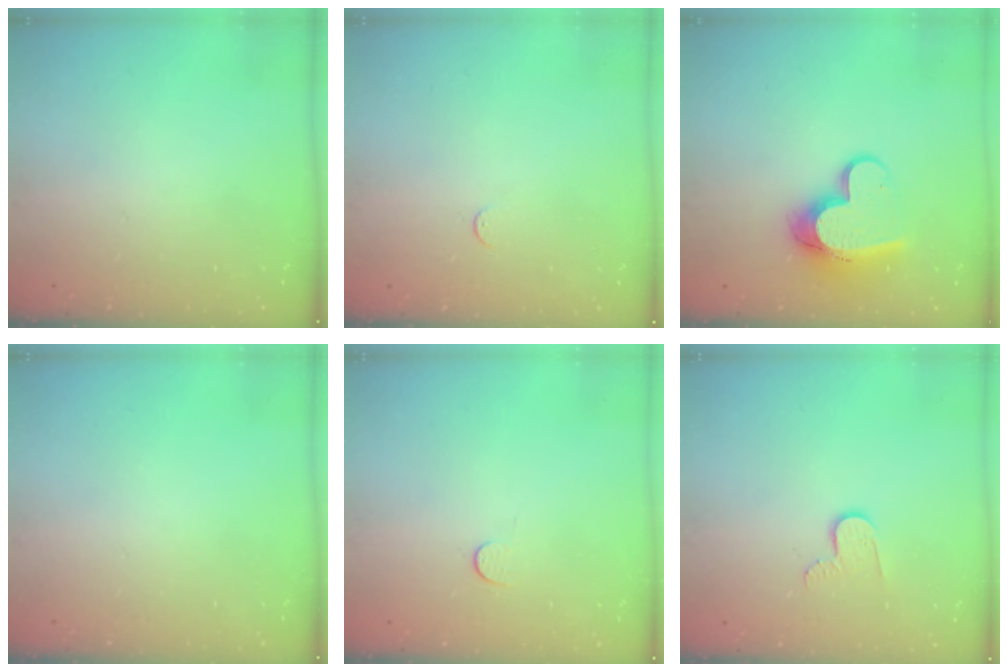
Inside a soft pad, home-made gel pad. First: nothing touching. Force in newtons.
{"total": 2.7, "press": 2.7, "slide": 0.4}
{"total": 12.6, "press": 12.6, "slide": 1.2}
{"total": 0.0}
{"total": 2.8, "press": 2.8, "slide": 0.4}
{"total": 7.0, "press": 7.0, "slide": 0.5}